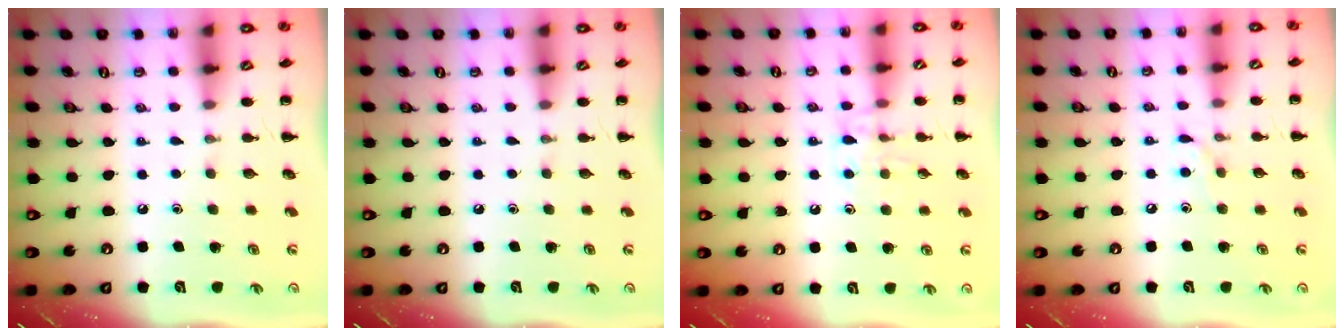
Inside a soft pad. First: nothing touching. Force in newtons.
{"total": 0.0}
{"total": 8.8, "press": 8.8, "slide": 1.1}
{"total": 5.2, "press": 4.9, "slide": 1.6}